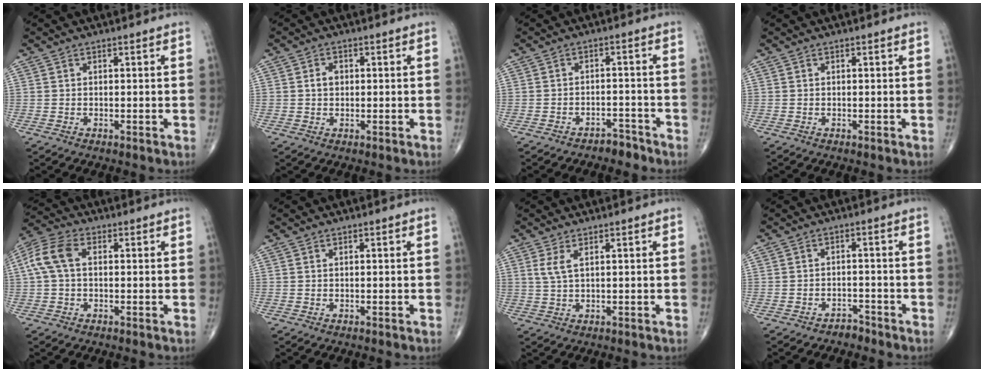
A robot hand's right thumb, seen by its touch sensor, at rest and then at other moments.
{"total": 2.5, "force": [0.3, 1.9, 1.5], "torque": [-0.017, 0.005, 0.006]}
{"total": 3.6, "force": [-3.1, 1.7, 0.5], "torque": [-0.004, 0.030, -0.044]}
{"total": 0.0}
{"total": 7.6, "force": [0.9, 4.6, 5.9], "torque": [-0.137, 0.024, 0.013]}
{"total": 0.0}
{"total": 2.1, "force": [0.9, 0.7, 1.8], "torque": [-0.043, 0.002, 0.026]}
{"total": 2.3, "force": [-2.0, 1.1, 0.0], "torque": [0.001, 0.014, -0.031]}